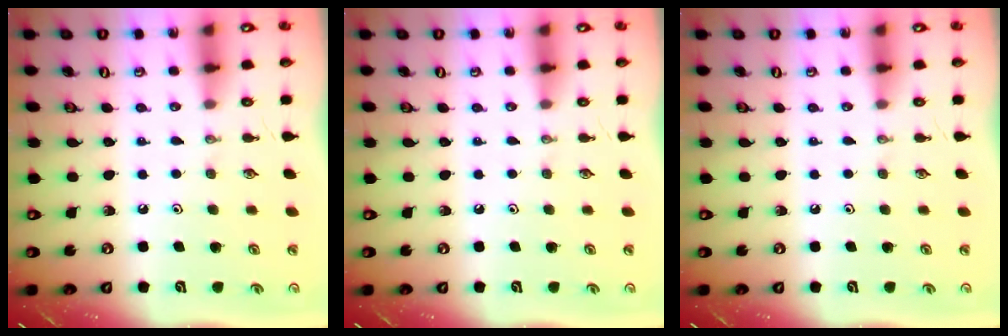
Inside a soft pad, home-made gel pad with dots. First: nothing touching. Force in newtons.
{"total": 0.0}
{"total": 0.0}